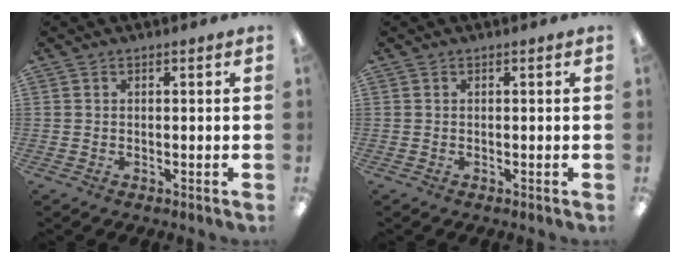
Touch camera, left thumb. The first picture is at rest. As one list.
[{"total": 0.0}]